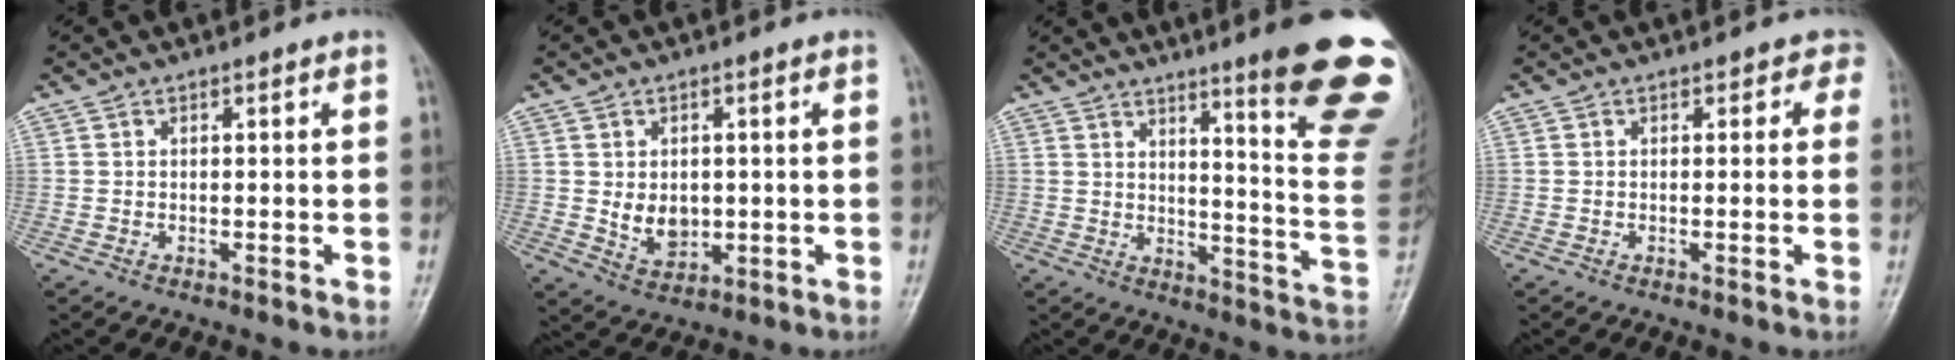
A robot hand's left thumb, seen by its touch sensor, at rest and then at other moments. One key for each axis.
{"total": 5.7, "fx": 0.2, "fy": 4.4, "fz": 3.6, "tx": -0.037, "ty": -0.009, "tz": 0.016}
{"total": 20.3, "fx": 13.8, "fy": 1.6, "fz": 14.8, "tx": -0.161, "ty": -0.105, "tz": 0.177}
{"total": 2.1, "fx": 1.0, "fy": 1.6, "fz": 0.8, "tx": 0.021, "ty": 0.000, "tz": -0.004}